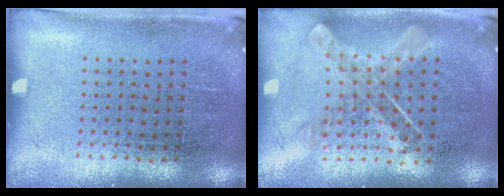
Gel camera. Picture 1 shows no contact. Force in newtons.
{"total": 0.9, "press": 0.8, "slide": 0.2}